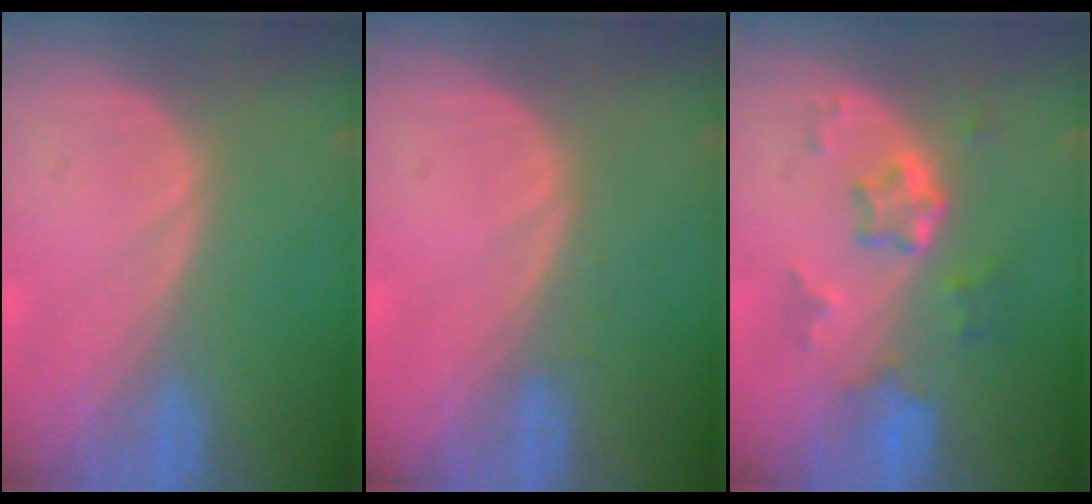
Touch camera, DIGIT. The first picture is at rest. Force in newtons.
{"total": 0.6, "press": 0.6, "slide": 0.2}
{"total": 5.8, "press": 5.2, "slide": 2.5}